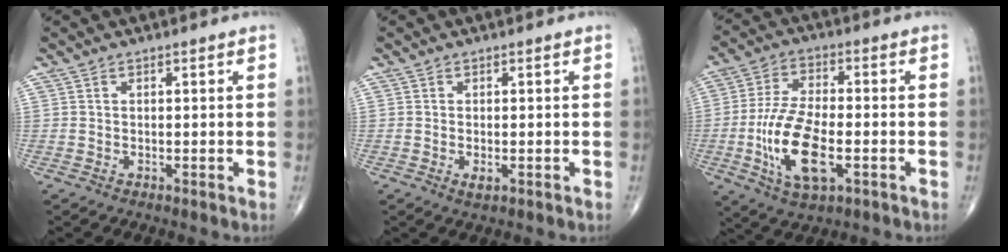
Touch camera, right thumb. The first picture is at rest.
{"total": 1.4, "force": [-0.5, 0.6, 1.2], "torque": [-0.021, -0.003, -0.007]}
{"total": 14.3, "force": [-3.7, 6.3, 12.3], "torque": [-0.245, 0.008, -0.065]}